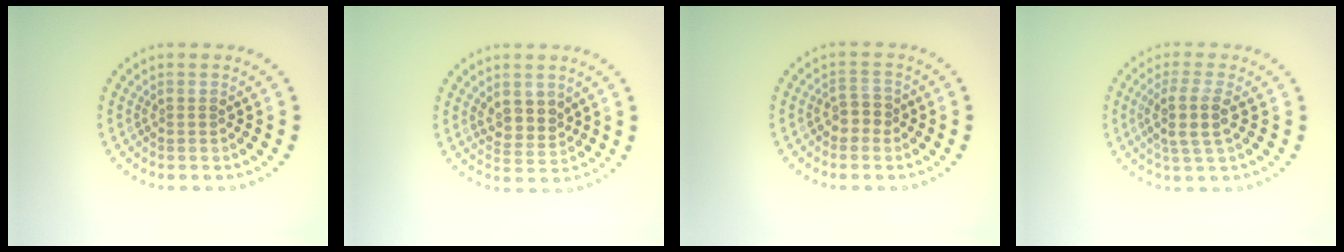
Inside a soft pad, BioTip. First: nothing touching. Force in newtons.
{"total": 2.4, "press": 2.2, "slide": 1.1}
{"total": 1.8, "press": 1.6, "slide": 0.7}
{"total": 2.9, "press": 2.5, "slide": 1.5}